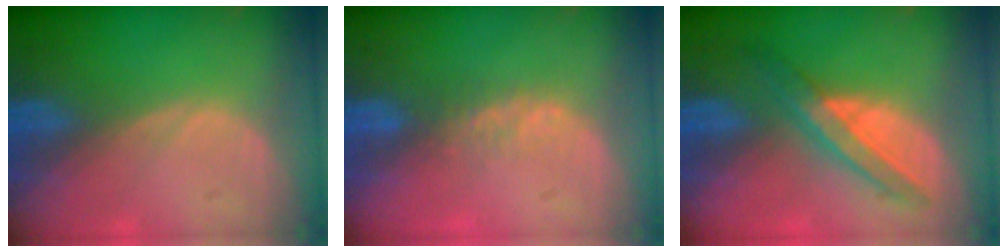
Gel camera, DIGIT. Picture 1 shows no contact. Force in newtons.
{"total": 2.5, "press": 1.9, "slide": 1.5}
{"total": 5.9, "press": 5.8, "slide": 1.0}